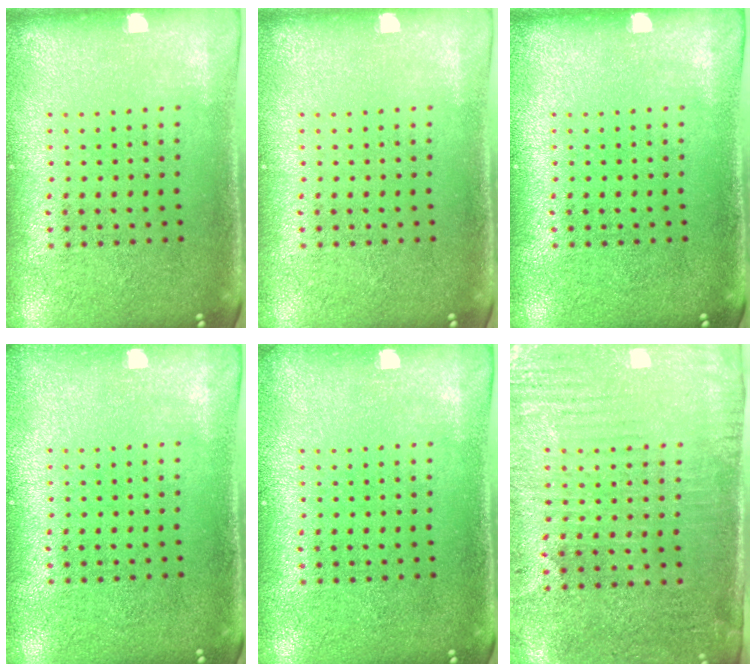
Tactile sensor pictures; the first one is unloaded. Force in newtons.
{"total": 0.0}
{"total": 0.0}
{"total": 0.6, "press": 0.5, "slide": 0.2}
{"total": 0.5, "press": 0.5, "slide": 0.1}
{"total": 3.2, "press": 2.9, "slide": 1.4}